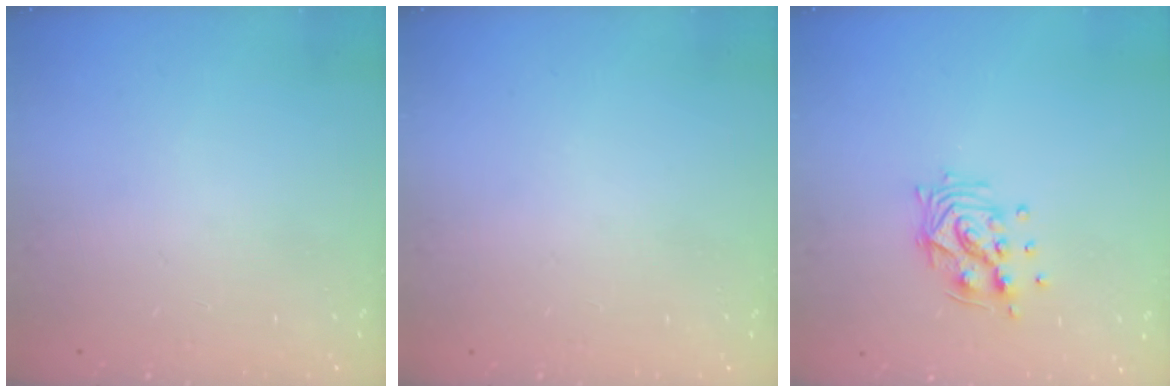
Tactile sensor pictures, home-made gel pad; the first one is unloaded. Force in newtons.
{"total": 0.0}
{"total": 10.6, "press": 10.6, "slide": 0.5}